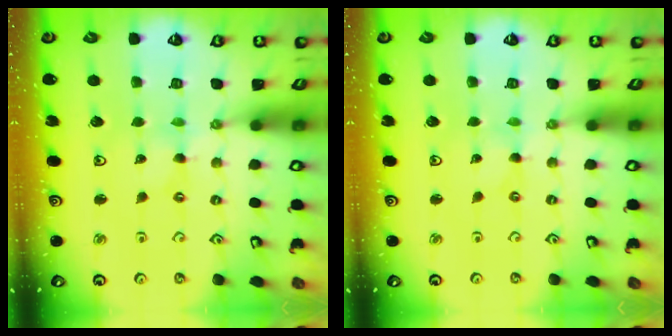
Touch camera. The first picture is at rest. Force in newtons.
{"total": 0.0}